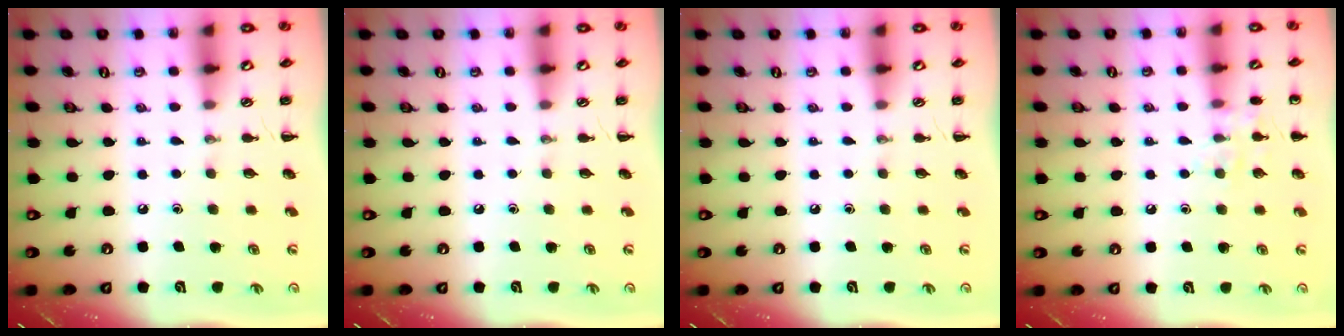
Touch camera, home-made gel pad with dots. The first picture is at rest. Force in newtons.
{"total": 0.0}
{"total": 0.0}
{"total": 7.4, "press": 7.3, "slide": 1.1}